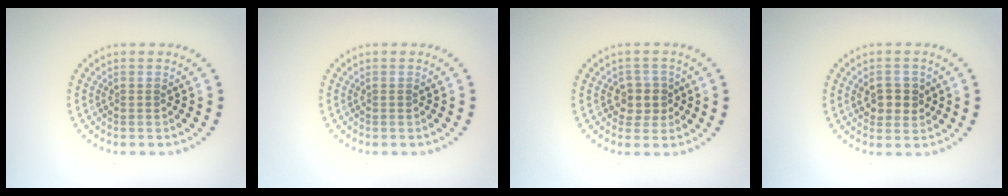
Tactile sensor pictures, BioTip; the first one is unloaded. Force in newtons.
{"total": 0.0}
{"total": 2.3, "press": 2.1, "slide": 1.0}
{"total": 2.7, "press": 2.6, "slide": 0.6}